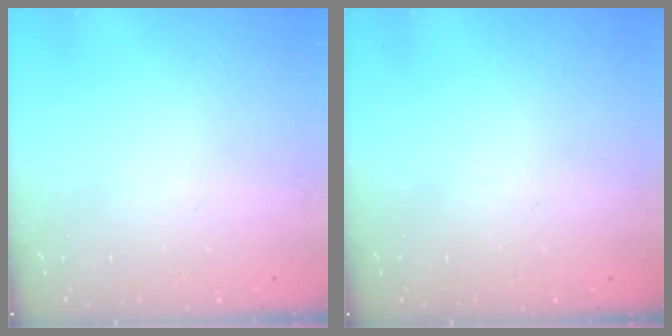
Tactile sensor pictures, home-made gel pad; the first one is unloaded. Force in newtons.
{"total": 0.0}